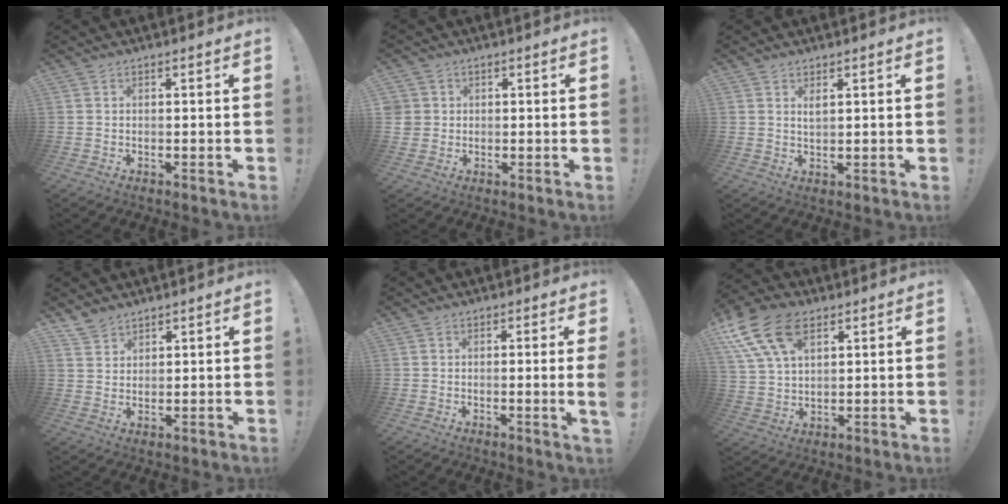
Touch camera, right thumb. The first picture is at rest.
{"total": 3.4, "force": [0.9, 3.2, 0.7], "torque": [-0.019, -0.002, 0.016]}
{"total": 2.0, "force": [1.1, 0.7, 1.5], "torque": [-0.017, -0.007, 0.017]}
{"total": 4.4, "force": [3.8, 2.1, 0.7], "torque": [-0.001, -0.027, 0.071]}
{"total": 3.0, "force": [-0.1, -0.7, 2.9], "torque": [-0.039, -0.010, -0.002]}
{"total": 16.8, "force": [8.2, 10.7, 10.0], "torque": [-0.186, -0.032, 0.154]}